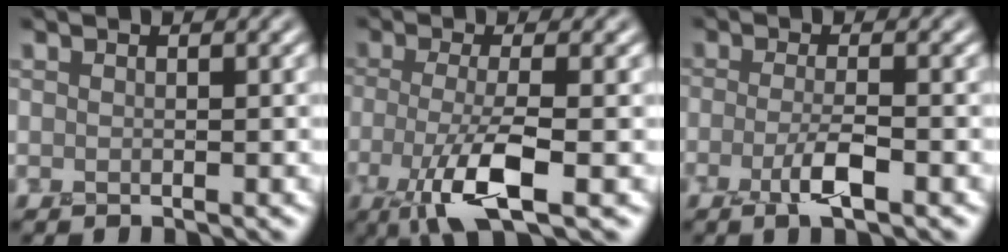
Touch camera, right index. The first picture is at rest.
{"total": 5.7, "force": [-2.3, 1.3, 5.0], "torque": [-0.106, -0.007, -0.046]}
{"total": 2.6, "force": [-1.3, 0.6, 2.1], "torque": [-0.049, 0.002, -0.029]}